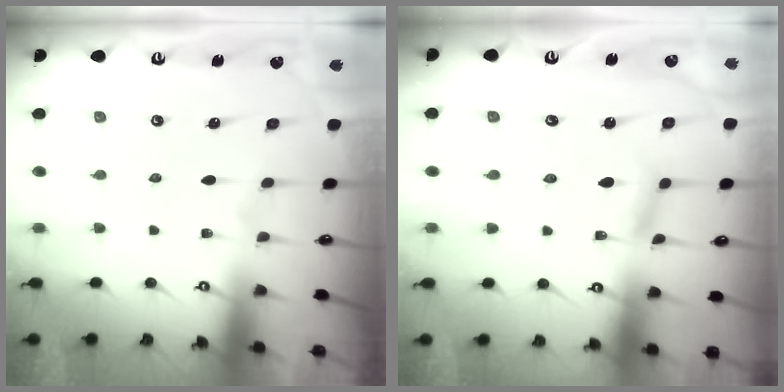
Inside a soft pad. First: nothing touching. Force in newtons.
{"total": 5.2, "press": 5.2, "slide": 0.4}